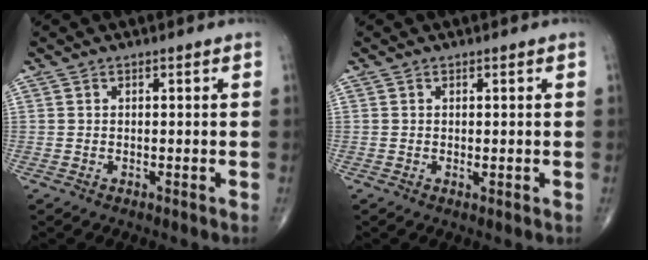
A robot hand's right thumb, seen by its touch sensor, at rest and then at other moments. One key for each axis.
{"total": 0.7, "fx": 0.0, "fy": 0.2, "fz": 0.6, "tx": -0.009, "ty": -0.003, "tz": 0.000}